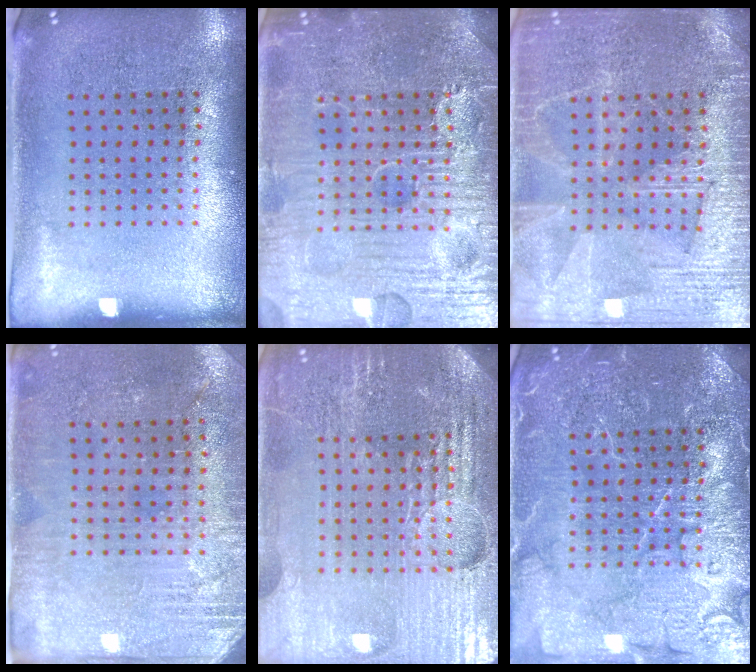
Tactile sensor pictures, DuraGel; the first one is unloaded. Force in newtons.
{"total": 7.9, "press": 7.8, "slide": 0.9}
{"total": 3.6, "press": 3.6, "slide": 0.5}
{"total": 2.8, "press": 2.7, "slide": 0.7}
{"total": 5.3, "press": 4.9, "slide": 2.1}
{"total": 5.4, "press": 5.3, "slide": 0.8}